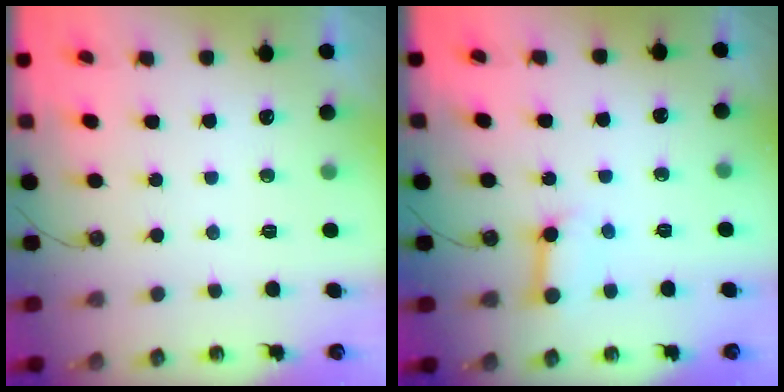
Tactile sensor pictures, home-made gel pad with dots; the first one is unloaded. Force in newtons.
{"total": 7.3, "press": 7.3, "slide": 0.9}